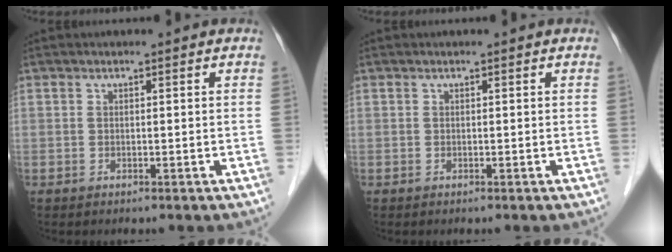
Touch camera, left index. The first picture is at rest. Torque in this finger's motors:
{"motor_torque": [0.00, 0.00, 0.01, 0.00]}